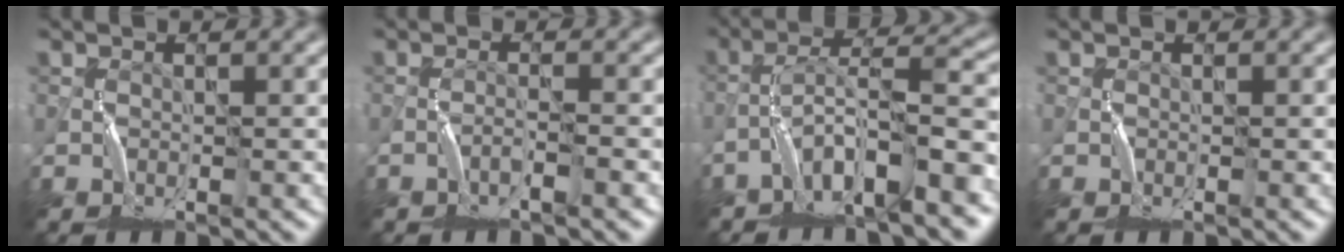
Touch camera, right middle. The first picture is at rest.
{"total": 1.4, "force": [-0.9, 0.1, 1.1], "torque": [-0.019, 0.009, -0.021]}
{"total": 8.2, "force": [-4.8, 1.7, 6.4], "torque": [-0.106, 0.022, -0.087]}
{"total": 0.0}